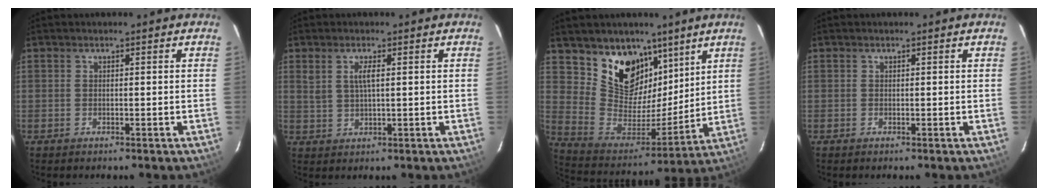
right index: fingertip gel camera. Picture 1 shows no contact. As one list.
[{"total": 3.0, "force": [1.0, 0.8, 2.7], "torque": [-0.054, 0.000, 0.023]}, {"total": 16.5, "force": [10.4, 11.0, 6.6], "torque": [-0.138, -0.005, 0.202]}, {"total": 0.0}]